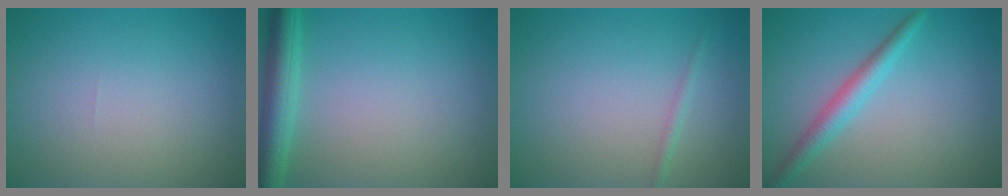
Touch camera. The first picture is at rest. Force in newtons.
{"total": 4.0, "press": 4.0, "slide": 0.2}
{"total": 0.8, "press": 0.8, "slide": 0.0}
{"total": 2.8, "press": 2.8, "slide": 0.0}